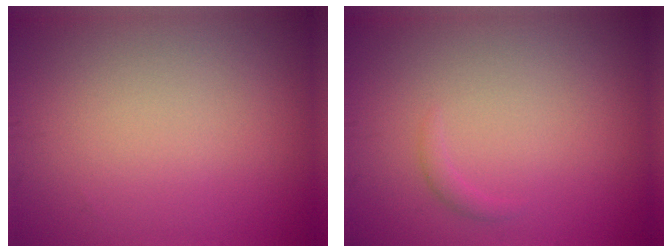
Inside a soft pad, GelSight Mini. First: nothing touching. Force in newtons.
{"total": 0.6, "press": 0.6, "slide": 0.0}